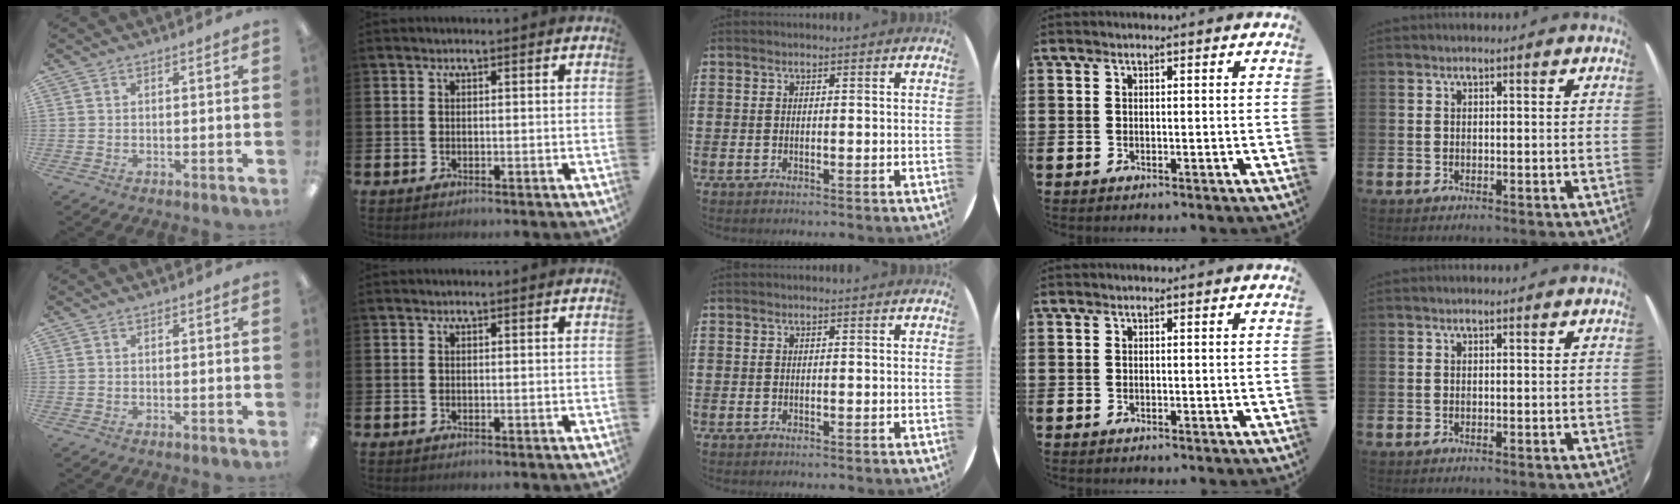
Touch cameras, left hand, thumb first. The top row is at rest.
{}